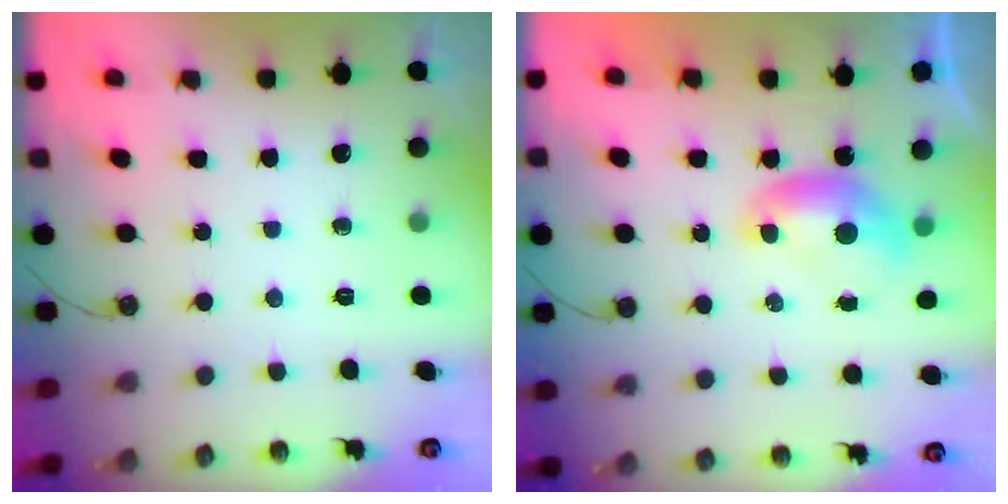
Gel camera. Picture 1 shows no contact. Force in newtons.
{"total": 0.0}